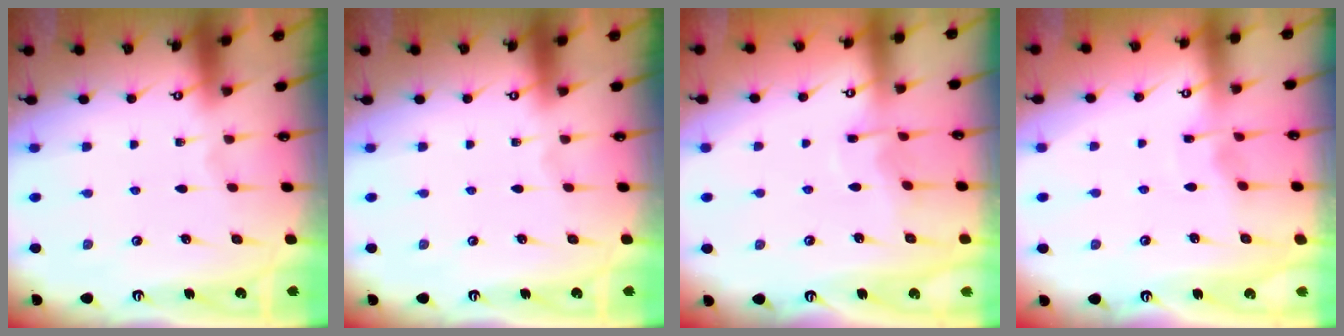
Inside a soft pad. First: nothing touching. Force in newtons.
{"total": 0.0}
{"total": 4.3, "press": 4.3, "slide": 0.5}
{"total": 2.6, "press": 2.6, "slide": 0.2}